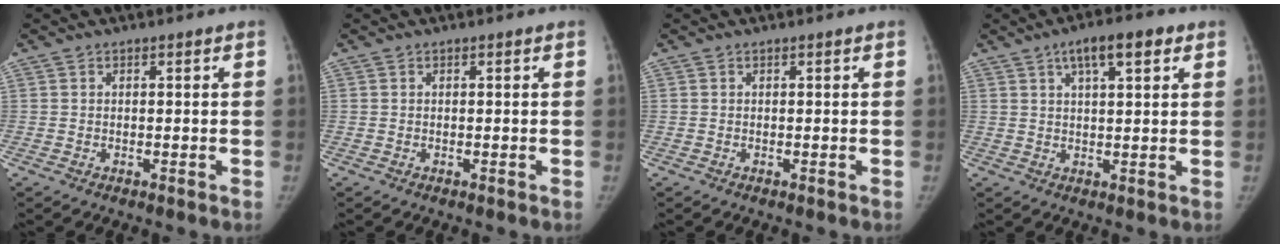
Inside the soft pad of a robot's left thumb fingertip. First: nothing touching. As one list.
[{"total": 0.0}, {"total": 0.0}, {"total": 7.4, "force": [3.7, 2.5, 5.9], "torque": [-0.080, 0.000, 0.055]}]